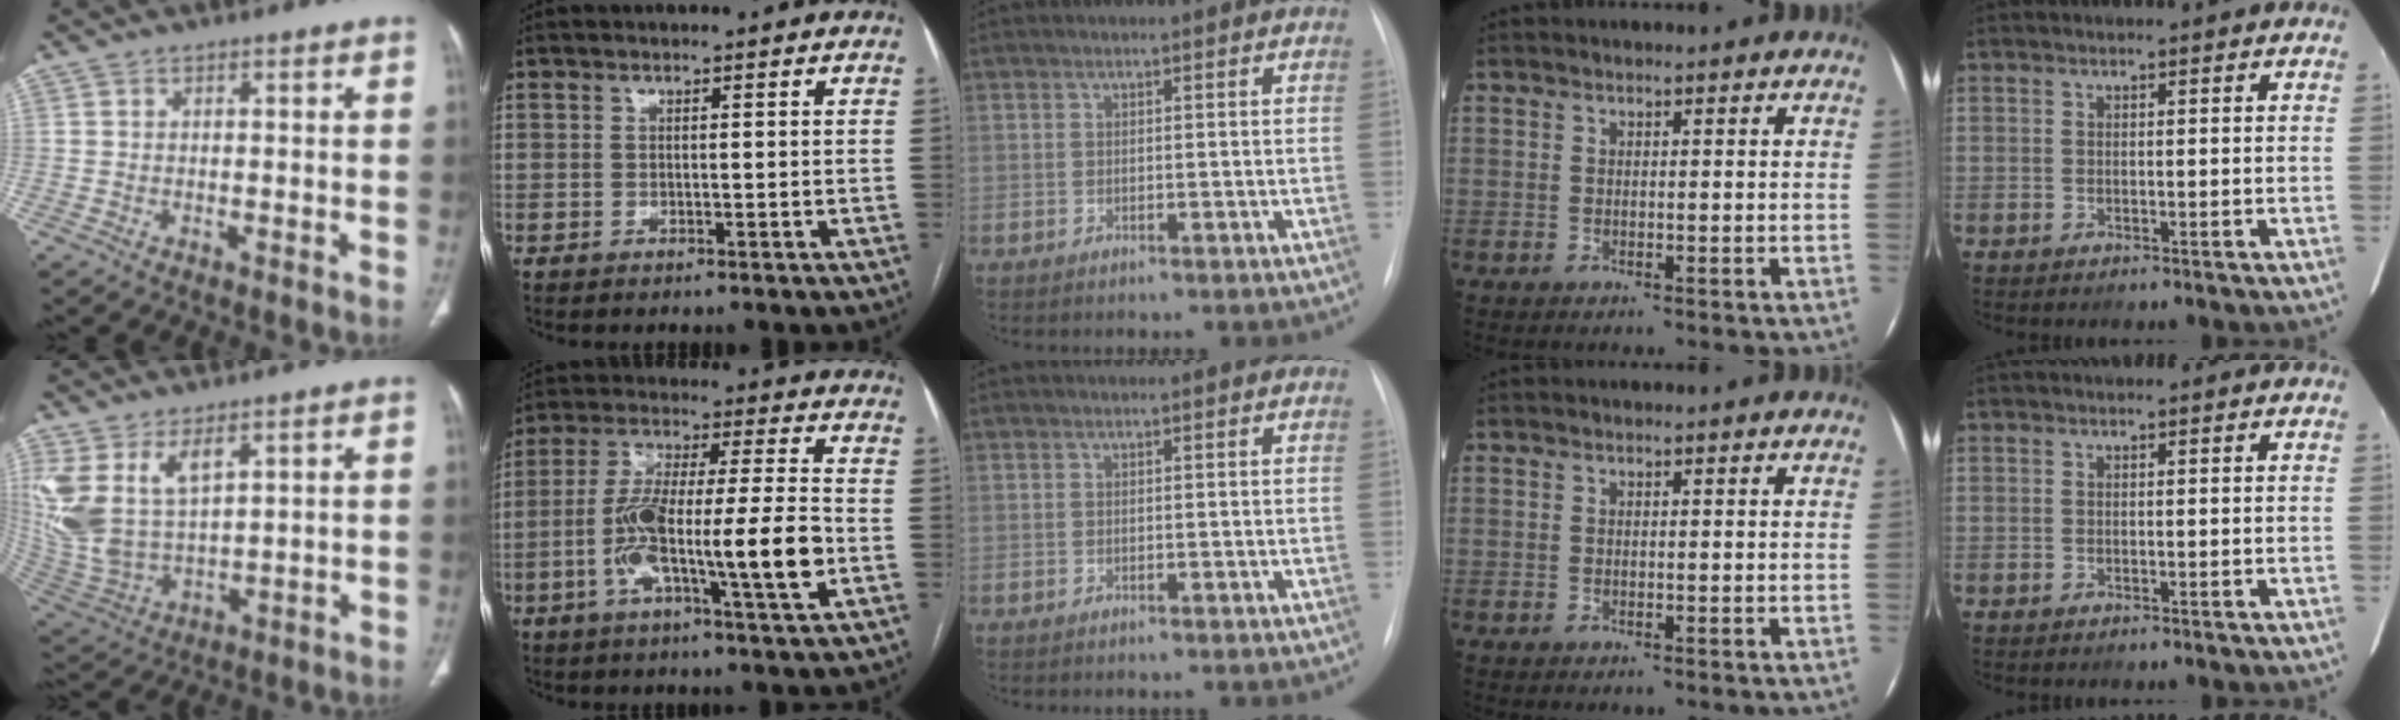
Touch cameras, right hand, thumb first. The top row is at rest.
{"thumb": {"total": 14.0, "force": [6.7, 7.0, 10.1], "torque": [-0.210, -0.030, 0.157]}, "index": {"total": 16.2, "force": [-3.9, 1.3, 15.7], "torque": [-0.285, 0.005, -0.070]}}